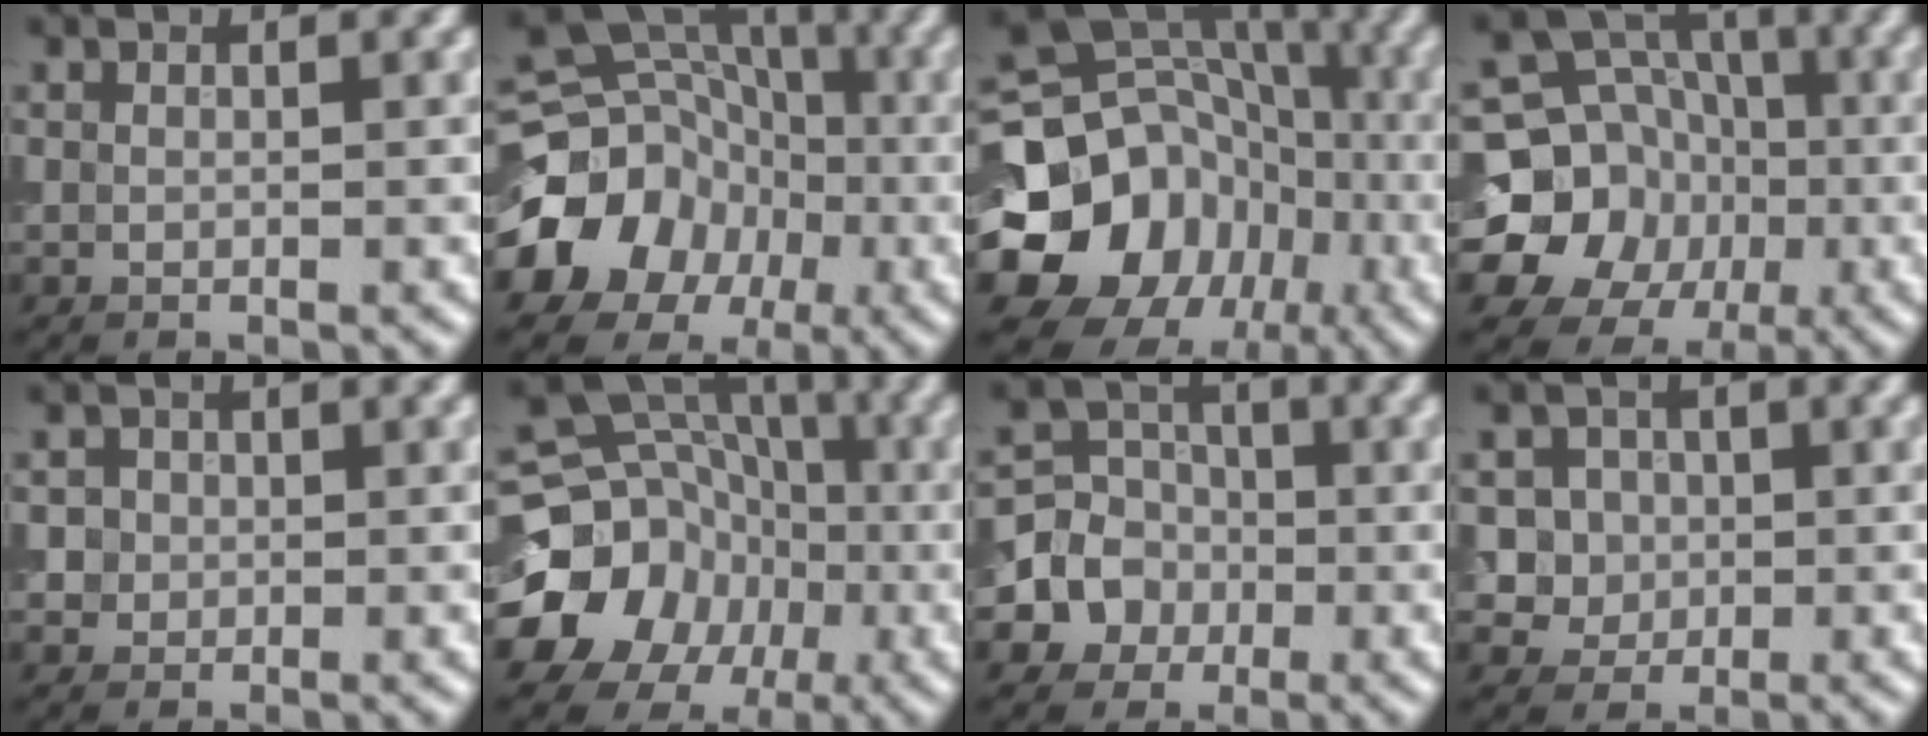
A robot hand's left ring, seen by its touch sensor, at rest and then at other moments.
{"total": 16.3, "force": [-4.5, 14.5, 6.0], "torque": [-0.140, -0.015, -0.103]}
{"total": 20.8, "force": [-5.6, 18.4, 7.8], "torque": [-0.156, -0.016, -0.122]}
{"total": 16.0, "force": [-2.5, 14.6, 6.0], "torque": [-0.136, -0.006, -0.056]}
{"total": 1.8, "force": [0.3, 1.7, 0.5], "torque": [0.008, 0.000, 0.011]}
{"total": 19.1, "force": [-4.0, 17.4, 6.8], "torque": [-0.151, -0.018, -0.098]}
{"total": 6.4, "force": [-1.8, 6.0, 1.4], "torque": [-0.013, 0.012, -0.059]}
{"total": 5.4, "force": [0.9, 5.0, 1.8], "torque": [-0.021, 0.024, 0.004]}